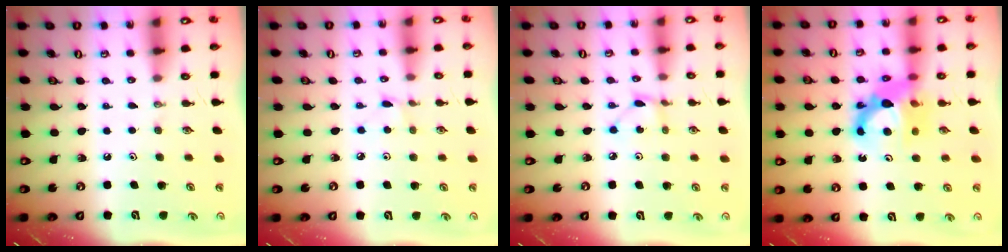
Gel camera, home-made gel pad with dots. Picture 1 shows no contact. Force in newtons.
{"total": 2.4, "press": 2.4, "slide": 0.3}
{"total": 2.6, "press": 2.6, "slide": 0.3}
{"total": 11.3, "press": 11.0, "slide": 2.4}